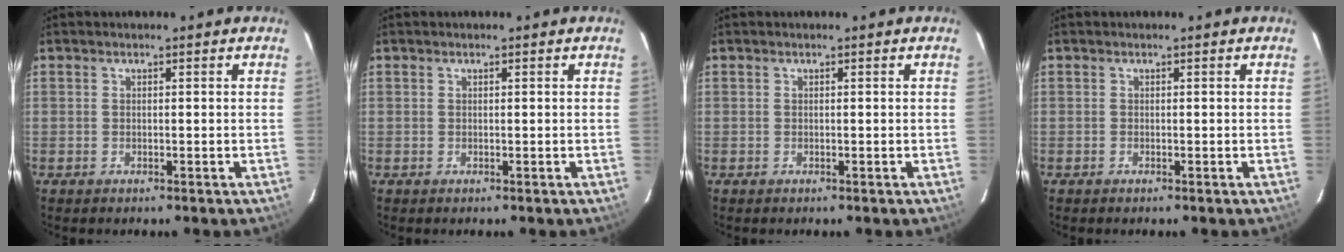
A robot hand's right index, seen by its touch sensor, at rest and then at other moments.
{"total": 0.0}
{"total": 0.0}
{"total": 0.0}